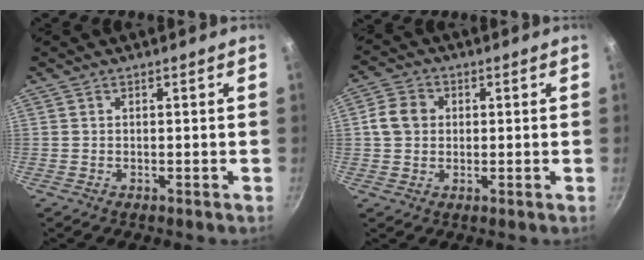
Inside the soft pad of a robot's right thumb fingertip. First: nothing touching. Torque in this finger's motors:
{"motor_torque": [-0.19, 0.20, 0.00, -0.01, 0.03]}